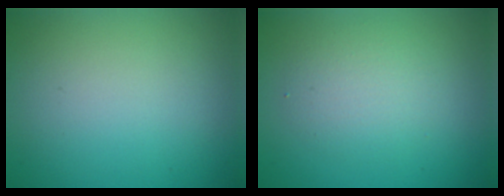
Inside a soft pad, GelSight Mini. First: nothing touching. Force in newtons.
{"total": 2.6, "press": 2.6, "slide": 0.3}